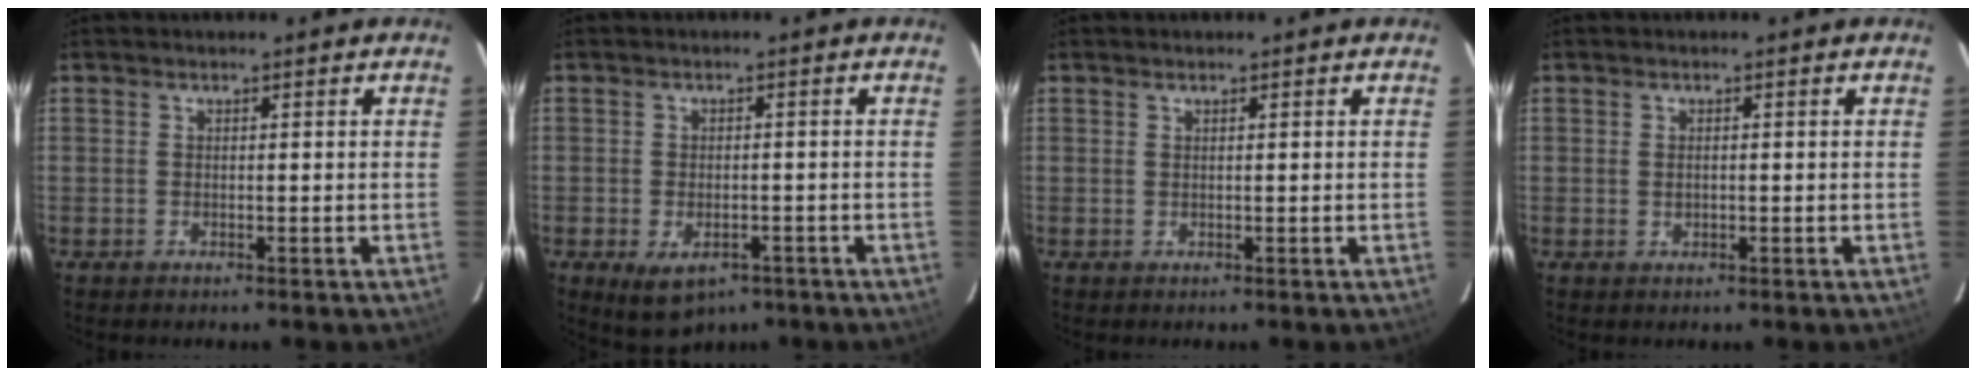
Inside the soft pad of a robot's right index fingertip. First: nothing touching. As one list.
[{"total": 7.5, "force": [-4.1, 4.5, 4.3], "torque": [-0.082, -0.018, -0.056]}, {"total": 0.0}, {"total": 0.8, "force": [0.0, 0.7, 0.4], "torque": [-0.007, 0.000, 0.001]}]